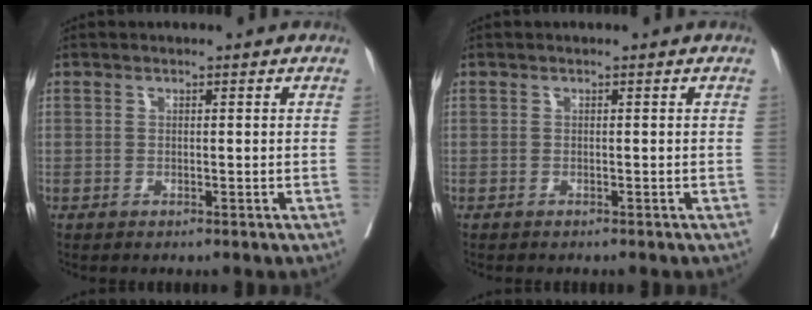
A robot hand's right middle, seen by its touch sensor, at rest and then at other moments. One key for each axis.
{"total": 0.7, "fx": -0.6, "fy": 0.2, "fz": 0.2, "tx": -0.001, "ty": 0.001, "tz": -0.011}